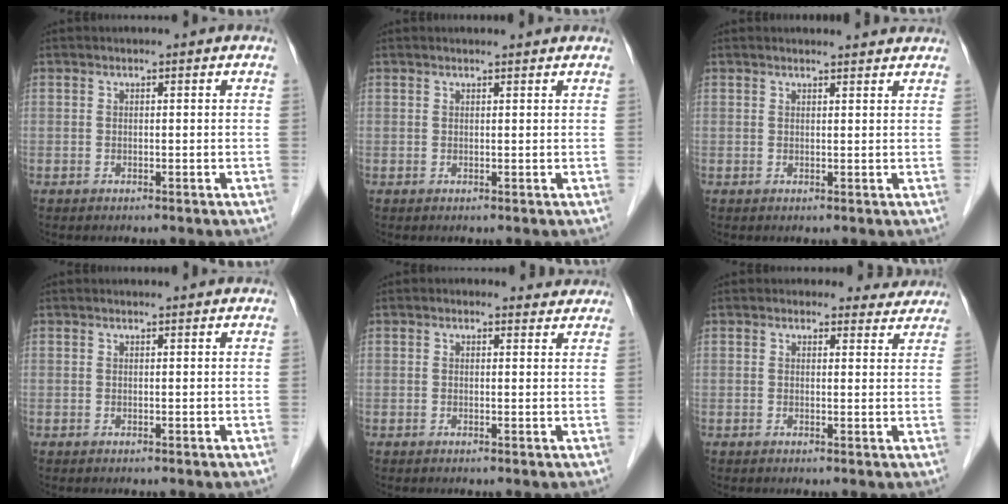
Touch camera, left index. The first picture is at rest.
{"total": 1.8, "force": [1.8, 0.0, 0.4], "torque": [-0.011, 0.008, 0.022]}
{"total": 4.0, "force": [3.9, 0.4, 0.8], "torque": [-0.015, 0.007, 0.039]}
{"total": 1.4, "force": [1.4, 0.0, 0.3], "torque": [-0.011, 0.008, 0.019]}
{"total": 2.5, "force": [2.1, 1.2, 0.2], "torque": [-0.001, 0.005, 0.014]}
{"total": 4.9, "force": [4.5, 1.9, -0.3], "torque": [0.022, -0.006, 0.032]}